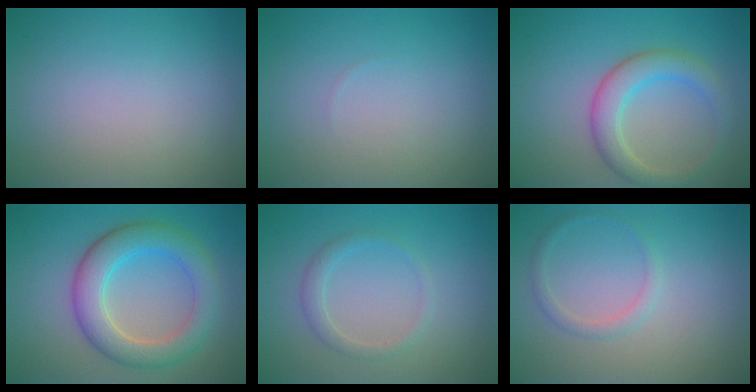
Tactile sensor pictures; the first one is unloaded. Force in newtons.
{"total": 0.0}
{"total": 3.8, "press": 3.8, "slide": 0.2}
{"total": 5.8, "press": 5.8, "slide": 0.2}
{"total": 1.6, "press": 1.6, "slide": 0.1}
{"total": 1.1, "press": 1.1, "slide": 0.1}